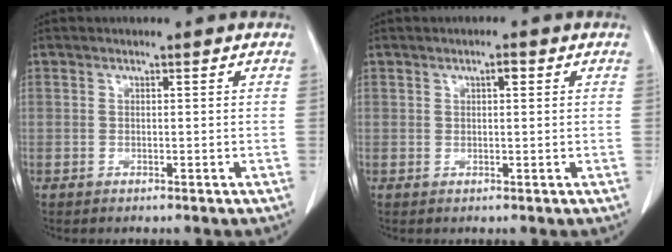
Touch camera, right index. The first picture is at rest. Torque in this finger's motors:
{"motor_torque": [0.15, -0.10, -0.03, 0.01]}